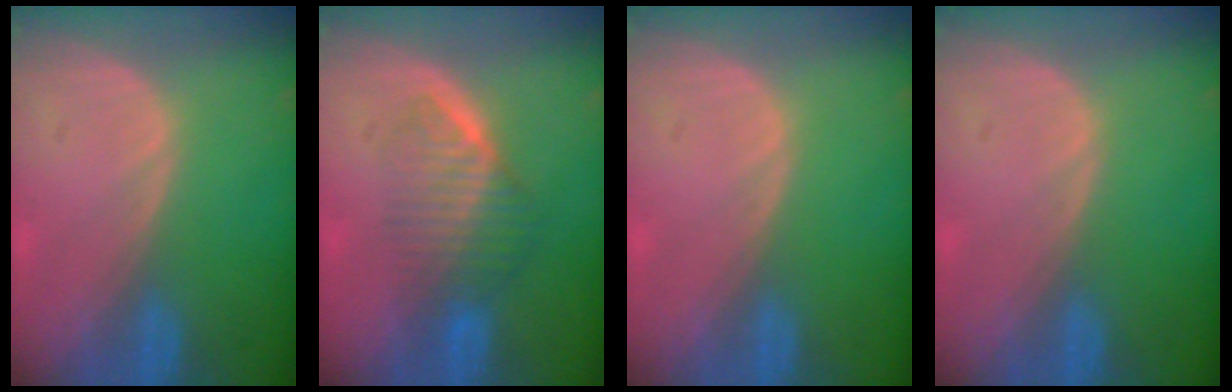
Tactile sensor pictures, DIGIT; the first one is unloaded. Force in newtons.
{"total": 6.6, "press": 6.0, "slide": 2.8}
{"total": 0.0}
{"total": 0.0}